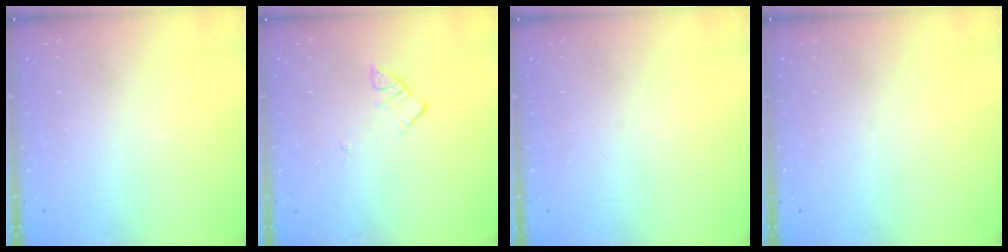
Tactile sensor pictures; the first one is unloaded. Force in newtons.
{"total": 4.4, "press": 4.4, "slide": 0.4}
{"total": 0.0}
{"total": 0.0}